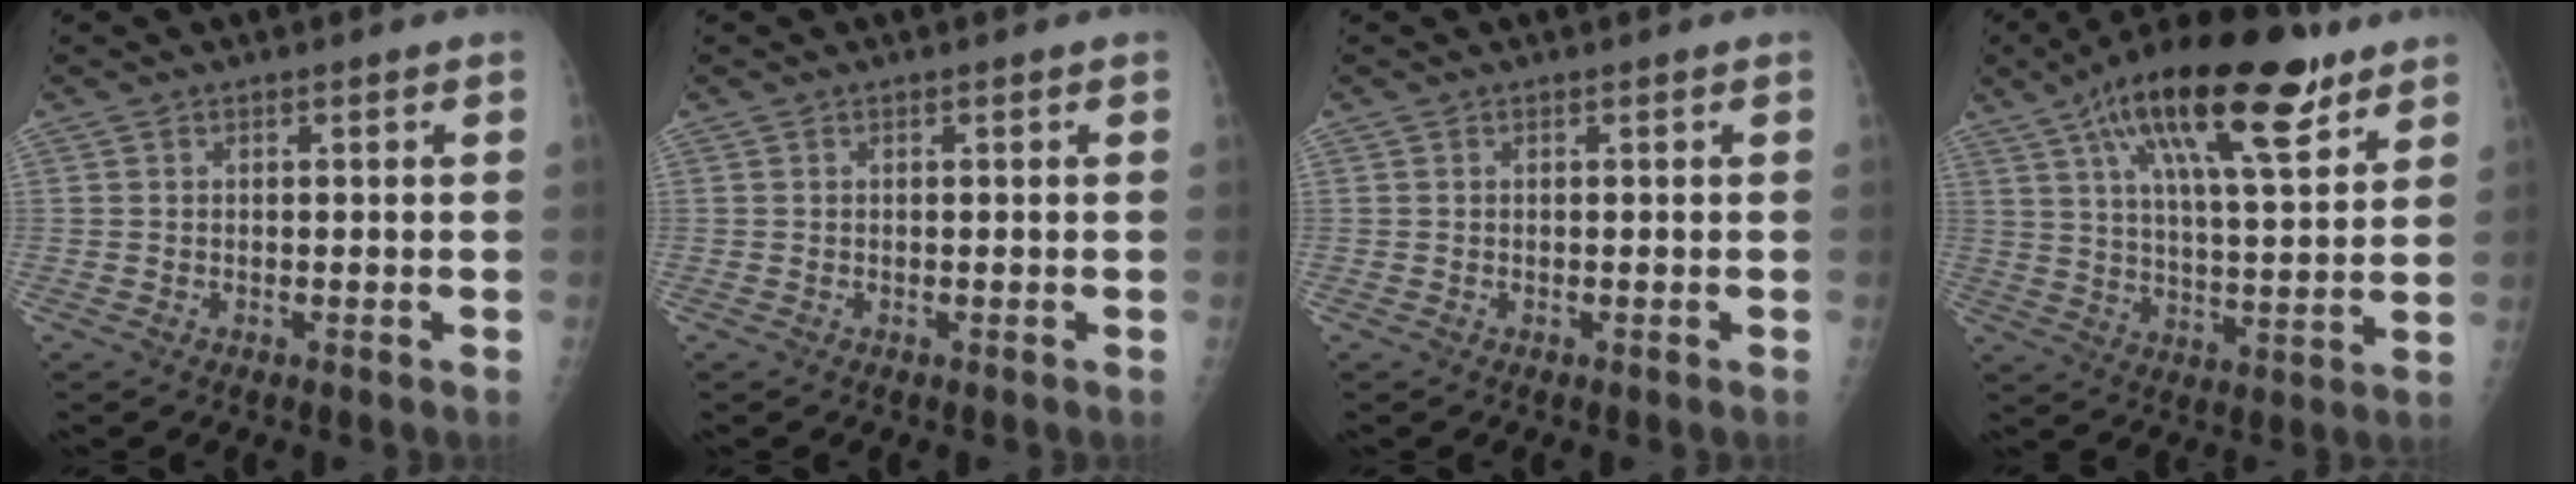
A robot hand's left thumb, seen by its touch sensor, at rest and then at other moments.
{"total": 0.0}
{"total": 0.0}
{"total": 21.7, "force": [12.0, 7.1, 16.6], "torque": [-0.258, -0.030, 0.196]}